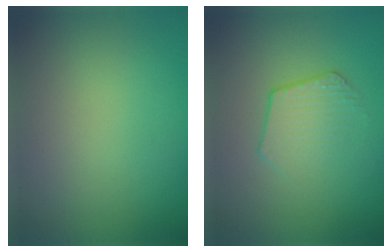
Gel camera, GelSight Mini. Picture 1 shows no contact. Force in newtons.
{"total": 2.1, "press": 1.5, "slide": 1.4}